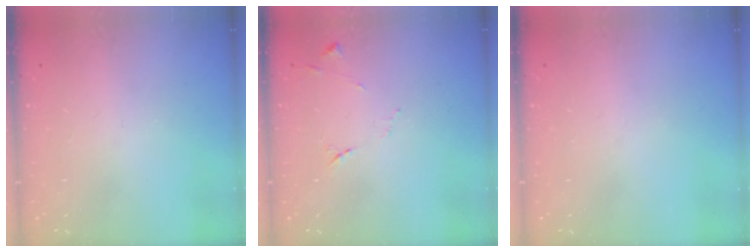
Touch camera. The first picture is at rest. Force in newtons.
{"total": 7.1, "press": 7.1, "slide": 0.7}
{"total": 0.0}